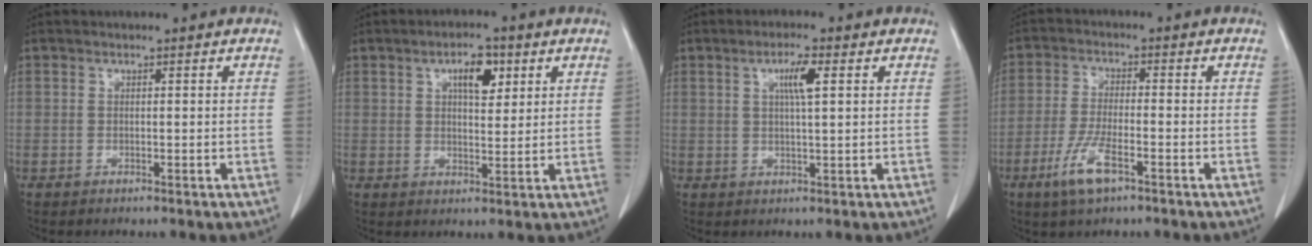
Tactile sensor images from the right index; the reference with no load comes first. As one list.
[{"total": 5.5, "force": [2.4, 2.2, 4.4], "torque": [-0.073, 0.004, 0.039]}, {"total": 4.1, "force": [1.4, 0.3, 3.9], "torque": [-0.070, 0.000, 0.024]}, {"total": 6.8, "force": [-3.7, 1.4, 5.5], "torque": [-0.118, -0.010, -0.068]}]